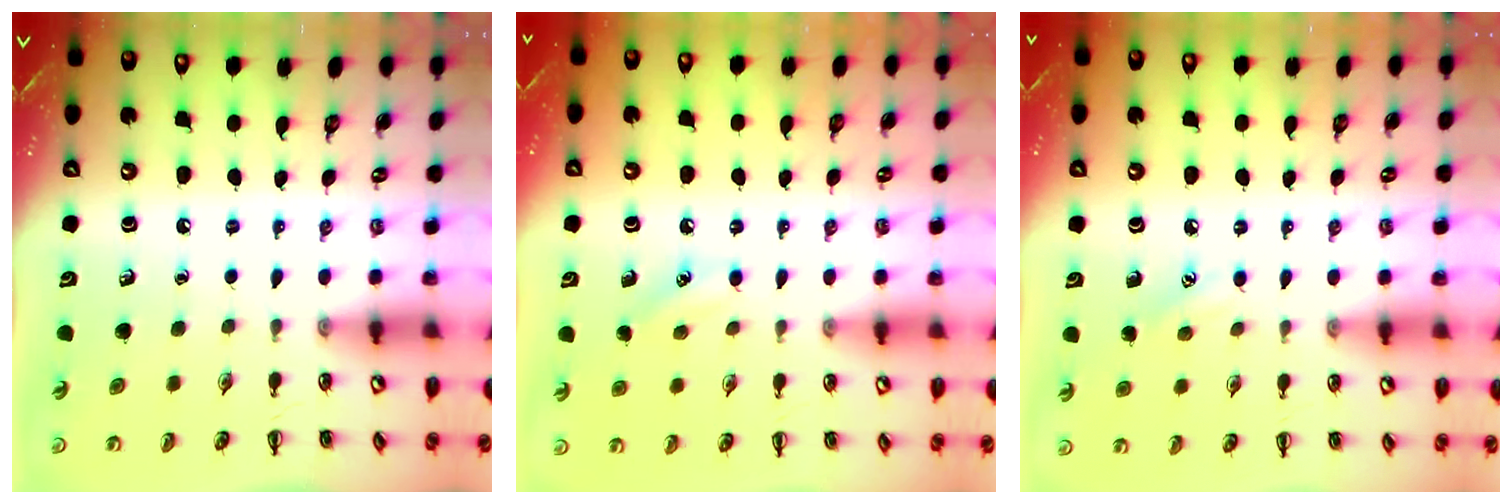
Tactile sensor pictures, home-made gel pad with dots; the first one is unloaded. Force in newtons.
{"total": 8.1, "press": 7.9, "slide": 1.8}
{"total": 6.9, "press": 6.7, "slide": 1.8}